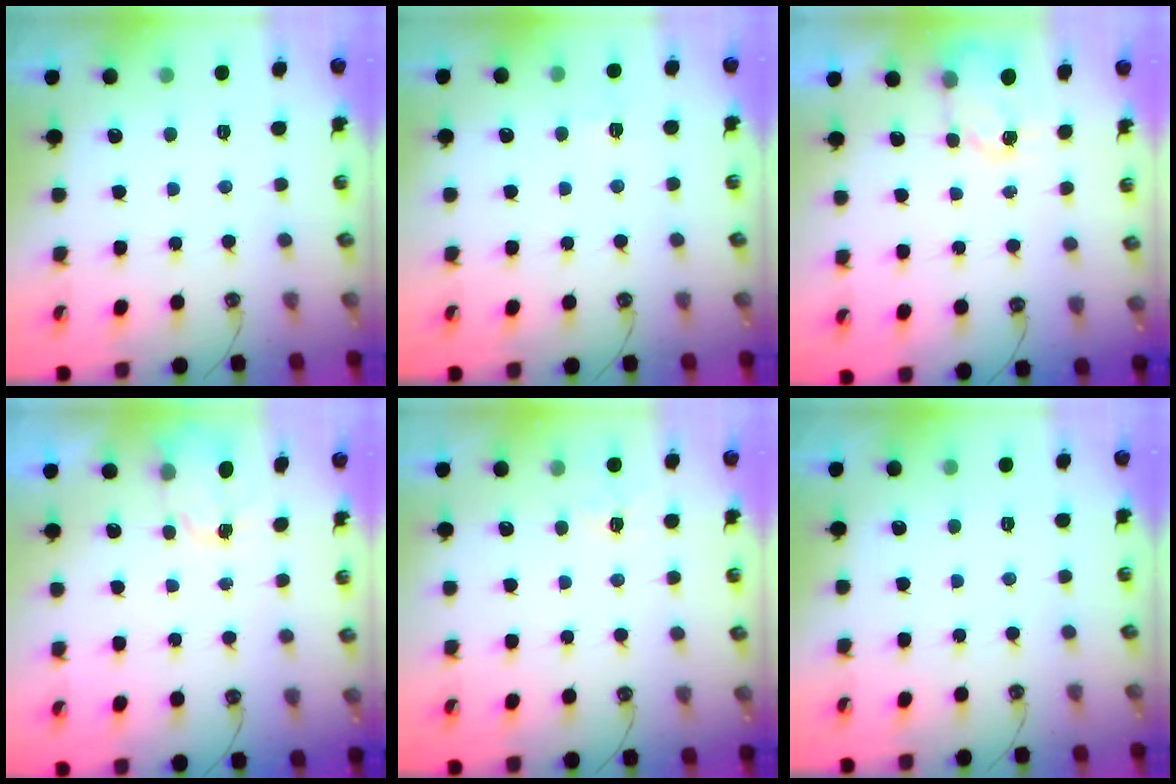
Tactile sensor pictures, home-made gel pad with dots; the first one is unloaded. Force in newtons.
{"total": 2.8, "press": 2.8, "slide": 0.3}
{"total": 3.7, "press": 3.7, "slide": 0.5}
{"total": 2.3, "press": 2.3, "slide": 0.4}
{"total": 3.6, "press": 3.6, "slide": 0.3}
{"total": 0.0}